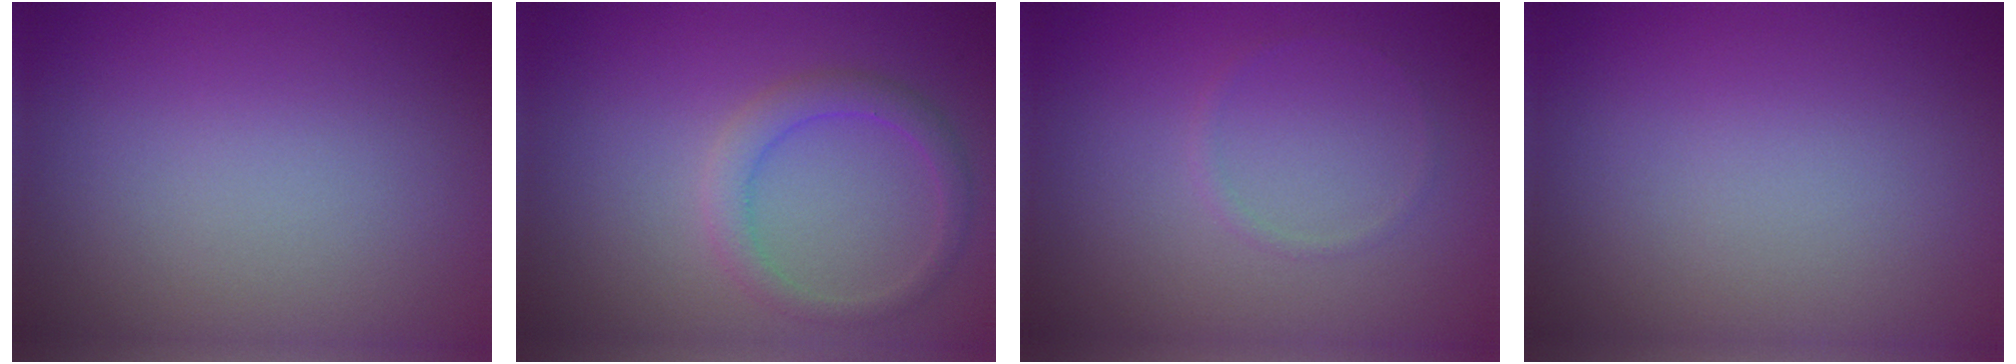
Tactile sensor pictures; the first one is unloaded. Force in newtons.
{"total": 2.3, "press": 2.3, "slide": 0.2}
{"total": 0.6, "press": 0.6, "slide": 0.0}
{"total": 0.0}